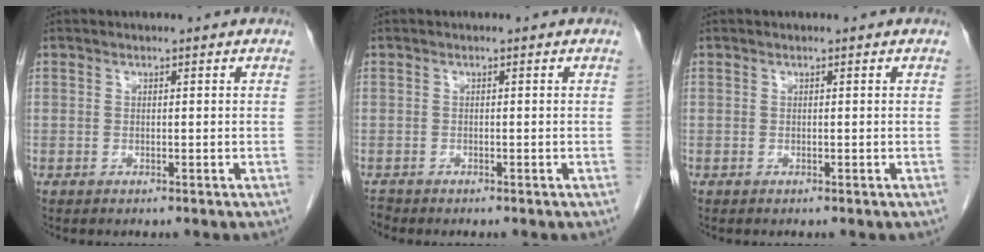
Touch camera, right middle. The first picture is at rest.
{"total": 0.8, "force": [-0.7, 0.1, -0.1], "torque": [-0.003, -0.004, -0.014]}
{"total": 0.0}